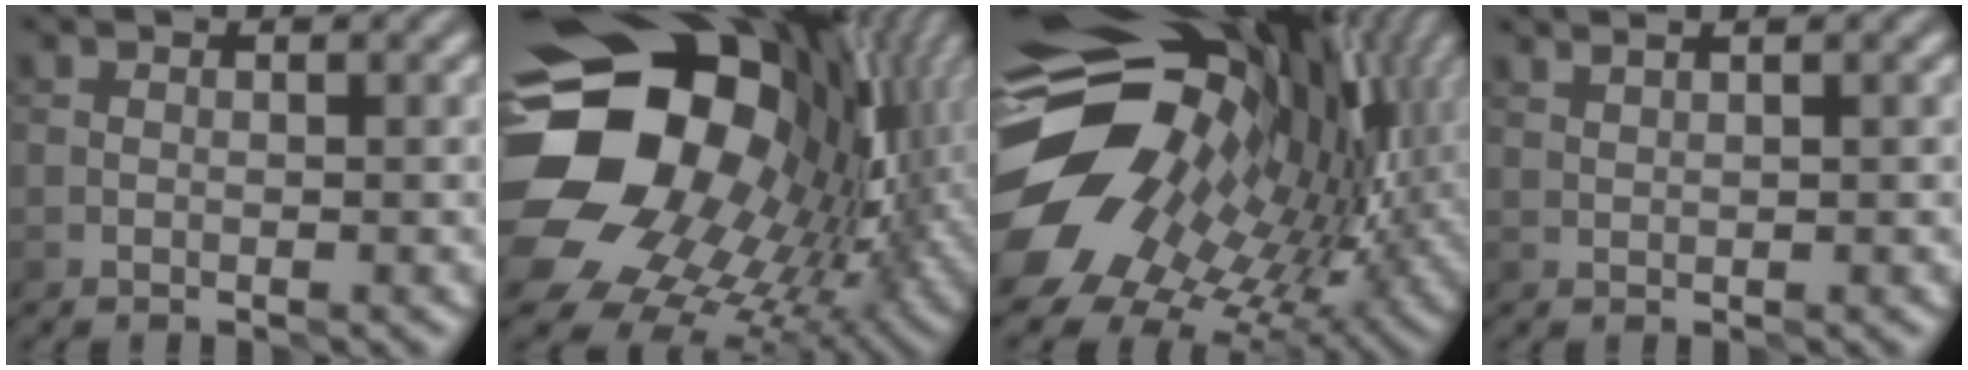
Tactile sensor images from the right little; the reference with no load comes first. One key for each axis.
{"total": 21.1, "fx": 0.0, "fy": 16.1, "fz": 13.6, "tx": -0.264, "ty": -0.033, "tz": 0.003}
{"total": 18.4, "fx": 0.3, "fy": 12.5, "fz": 13.6, "tx": -0.240, "ty": -0.033, "tz": 0.026}
{"total": 0.9, "fx": 0.9, "fy": -0.2, "fz": 0.3, "tx": -0.007, "ty": 0.004, "tz": 0.017}